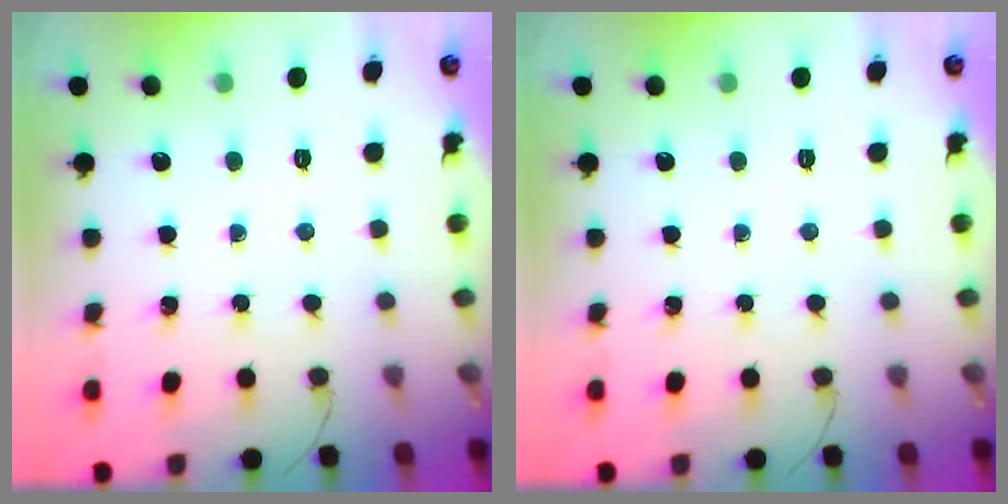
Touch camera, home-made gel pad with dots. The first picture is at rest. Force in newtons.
{"total": 0.0}